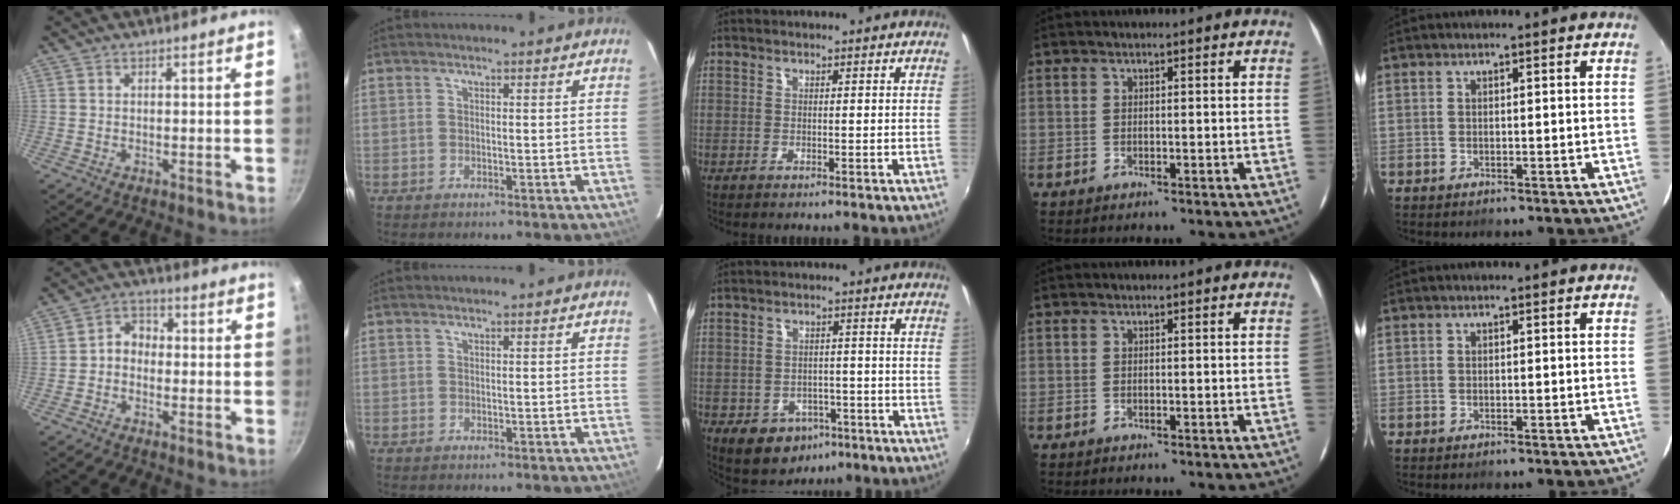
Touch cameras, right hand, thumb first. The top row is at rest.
{"thumb": {"total": 4.3, "force": [-0.9, 3.5, 2.4], "torque": [-0.023, 0.022, -0.030]}, "middle": {"total": 9.1, "force": [-4.7, 7.0, 3.5], "torque": [-0.078, 0.005, -0.047]}}